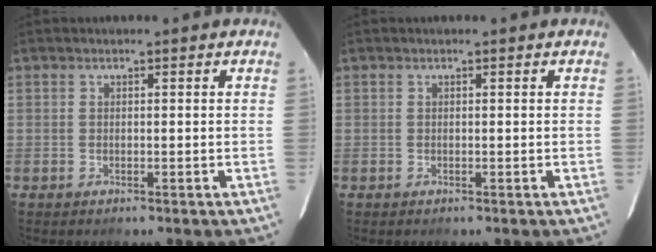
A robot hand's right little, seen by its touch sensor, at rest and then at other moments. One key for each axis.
{"total": 0.0}